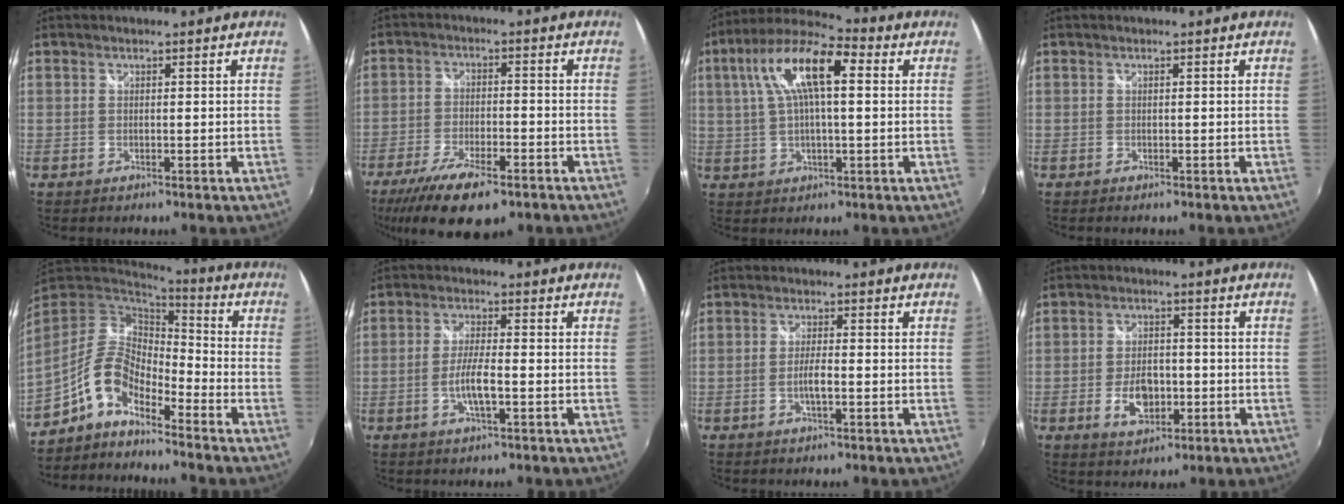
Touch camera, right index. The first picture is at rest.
{"total": 14.5, "force": [-9.9, 4.4, 9.7], "torque": [-0.205, -0.044, -0.168]}
{"total": 14.3, "force": [3.9, 4.8, 12.9], "torque": [-0.243, 0.031, 0.061]}
{"total": 0.0}
{"total": 9.3, "force": [-6.2, 3.7, 5.8], "torque": [-0.117, 0.016, -0.128]}
{"total": 5.1, "force": [-1.7, 0.7, 4.8], "torque": [-0.096, -0.003, -0.033]}
{"total": 2.8, "force": [-1.0, 0.3, 2.6], "torque": [-0.051, -0.001, -0.019]}
{"total": 6.9, "force": [-2.1, 4.1, 5.1], "torque": [-0.103, -0.002, -0.031]}